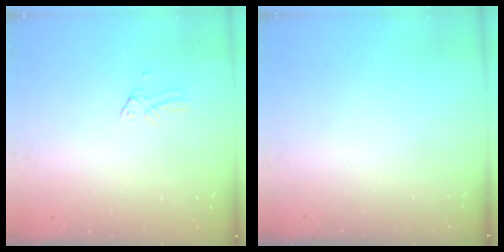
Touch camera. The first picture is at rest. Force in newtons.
{"total": 0.0}